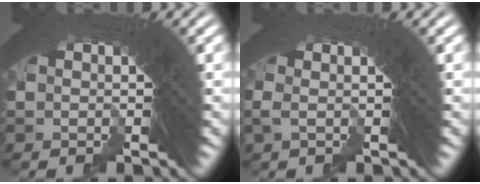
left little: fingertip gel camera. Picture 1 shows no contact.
{"total": 1.7, "force": [0.4, -0.1, 1.6], "torque": [-0.017, 0.013, 0.000]}